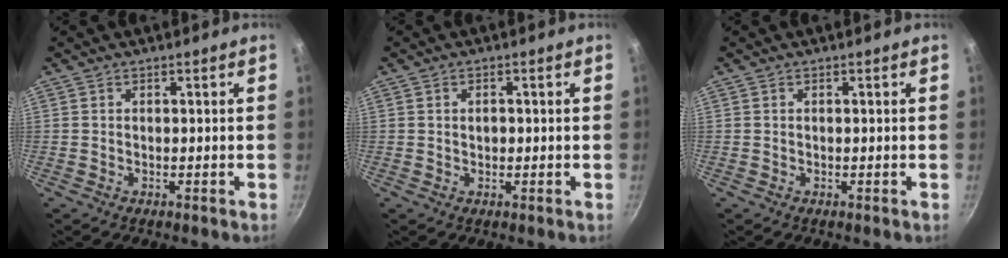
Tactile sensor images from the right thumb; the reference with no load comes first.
{"total": 1.5, "force": [0.1, 1.0, 1.0], "torque": [-0.014, 0.003, 0.001]}
{"total": 0.0}